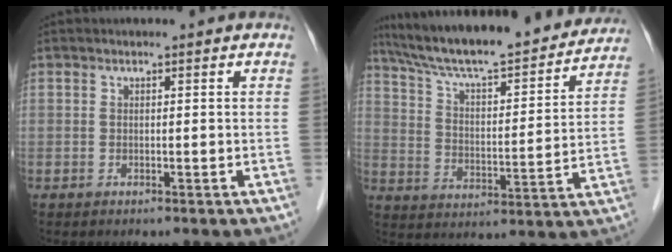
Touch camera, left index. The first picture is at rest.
{"total": 24.1, "force": [21.5, 3.2, 10.4], "torque": [-0.173, -0.001, 0.310]}